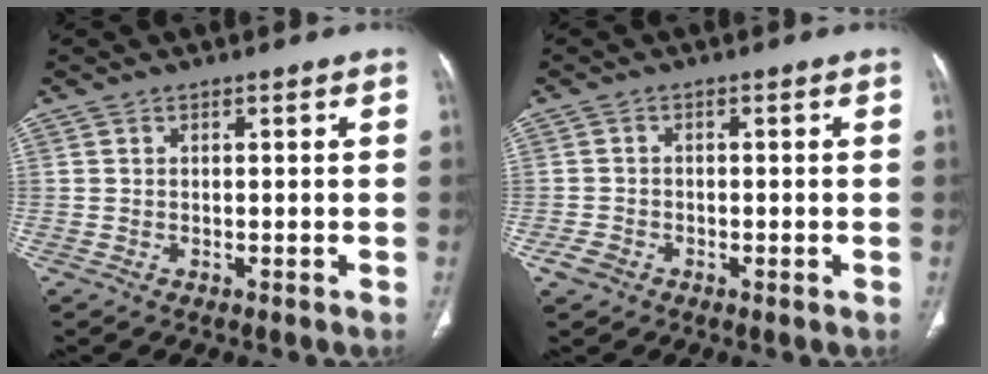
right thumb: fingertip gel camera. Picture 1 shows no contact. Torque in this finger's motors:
{"motor_torque": [0.37, 0.15, 0.00, -0.49, -0.04]}